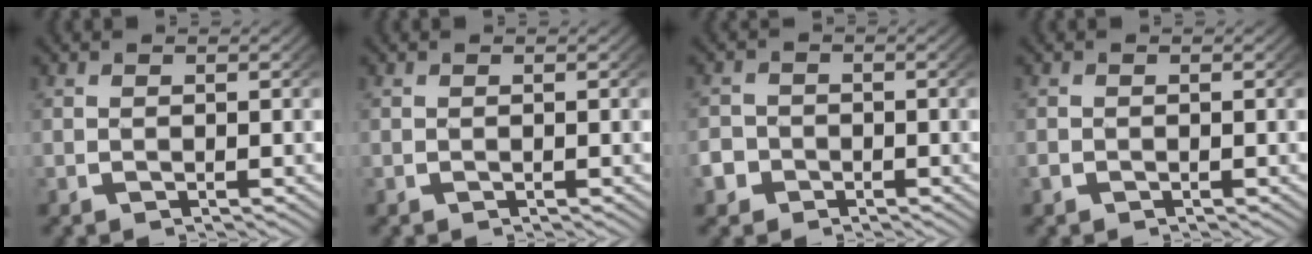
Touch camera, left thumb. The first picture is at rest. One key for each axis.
{"total": 0.0}
{"total": 2.8, "fx": -1.4, "fy": 2.4, "fz": 0.4, "tx": -0.012, "ty": -0.011, "tz": -0.025}
{"total": 0.6, "fx": -0.4, "fy": 0.5, "fz": 0.2, "tx": -0.005, "ty": -0.004, "tz": -0.007}